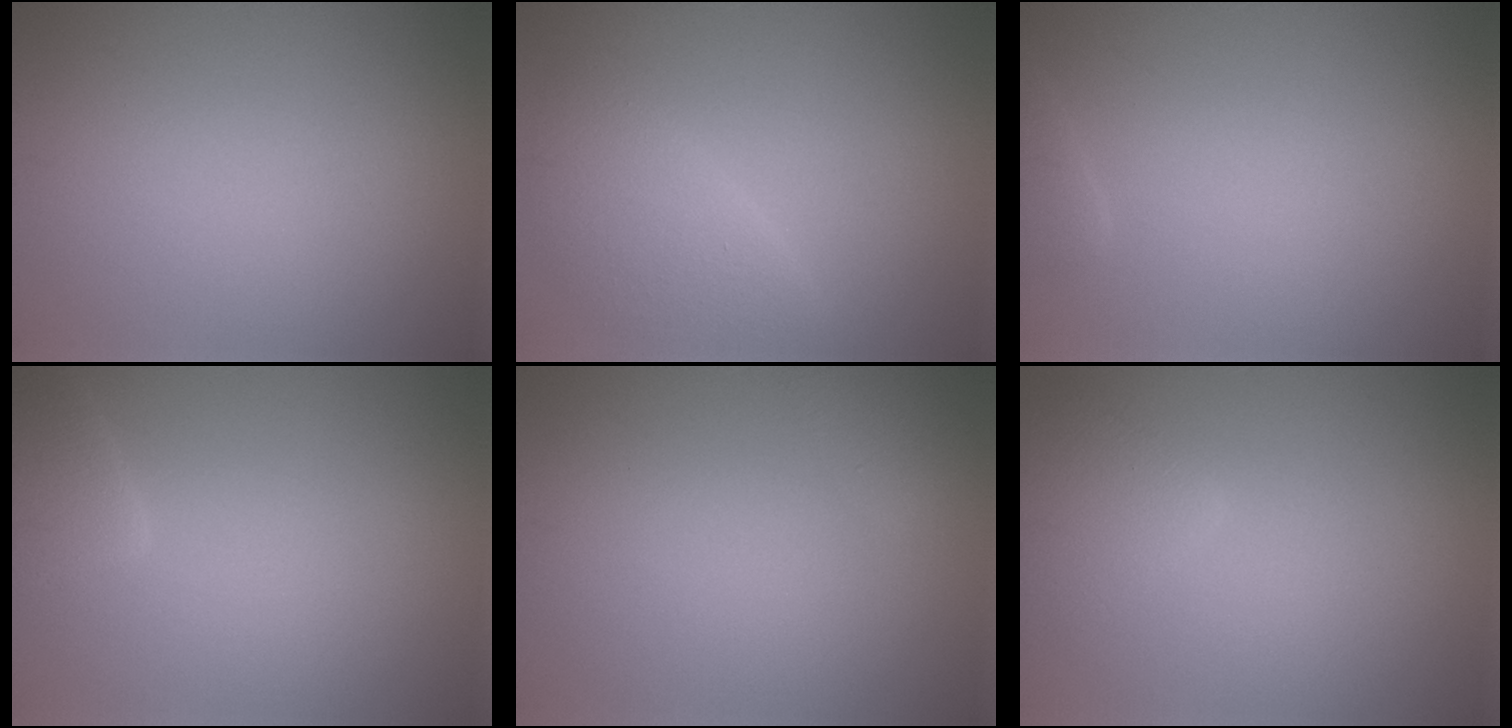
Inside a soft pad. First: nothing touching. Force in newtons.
{"total": 2.9, "press": 2.9, "slide": 0.2}
{"total": 1.2, "press": 1.2, "slide": 0.1}
{"total": 2.8, "press": 2.7, "slide": 0.3}
{"total": 1.3, "press": 1.3, "slide": 0.1}
{"total": 2.5, "press": 2.5, "slide": 0.2}